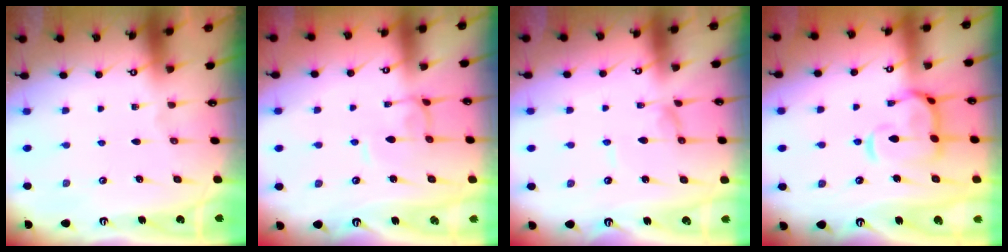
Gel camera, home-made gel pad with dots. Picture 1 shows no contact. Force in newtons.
{"total": 0.8, "press": 0.7, "slide": 0.3}
{"total": 1.1, "press": 1.0, "slide": 0.3}
{"total": 7.3, "press": 7.2, "slide": 1.2}